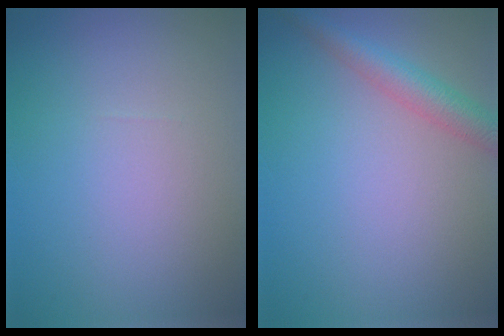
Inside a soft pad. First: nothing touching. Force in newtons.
{"total": 2.9, "press": 2.9, "slide": 0.2}